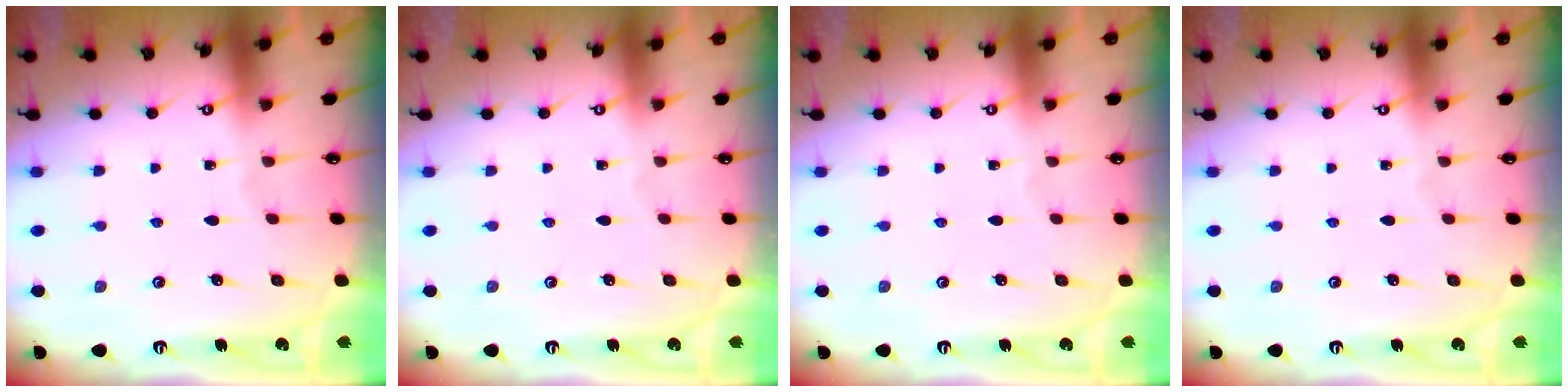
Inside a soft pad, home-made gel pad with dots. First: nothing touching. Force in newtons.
{"total": 0.0}
{"total": 0.0}
{"total": 0.0}